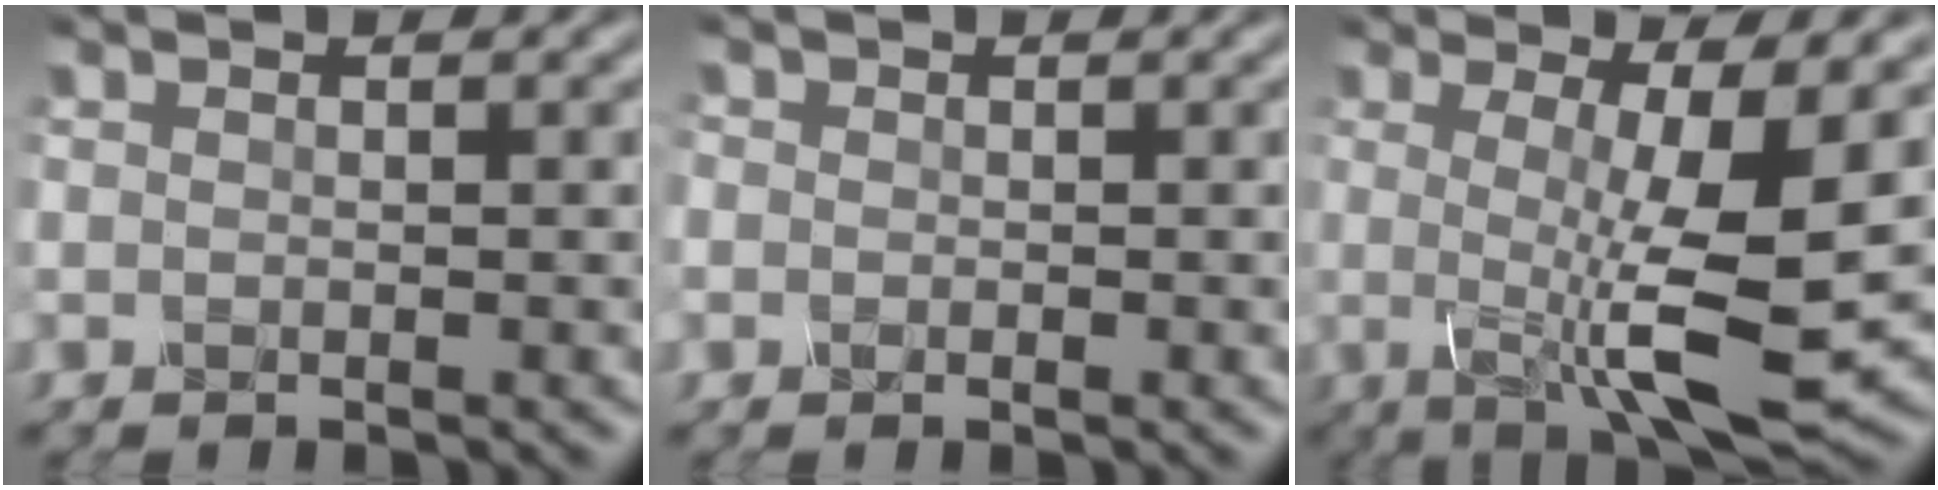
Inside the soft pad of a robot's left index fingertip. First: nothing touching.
{"total": 1.5, "force": [0.4, 1.4, 0.6], "torque": [0.001, 0.002, -0.008]}
{"total": 9.7, "force": [-0.6, 2.2, 9.4], "torque": [-0.138, -0.011, -0.007]}